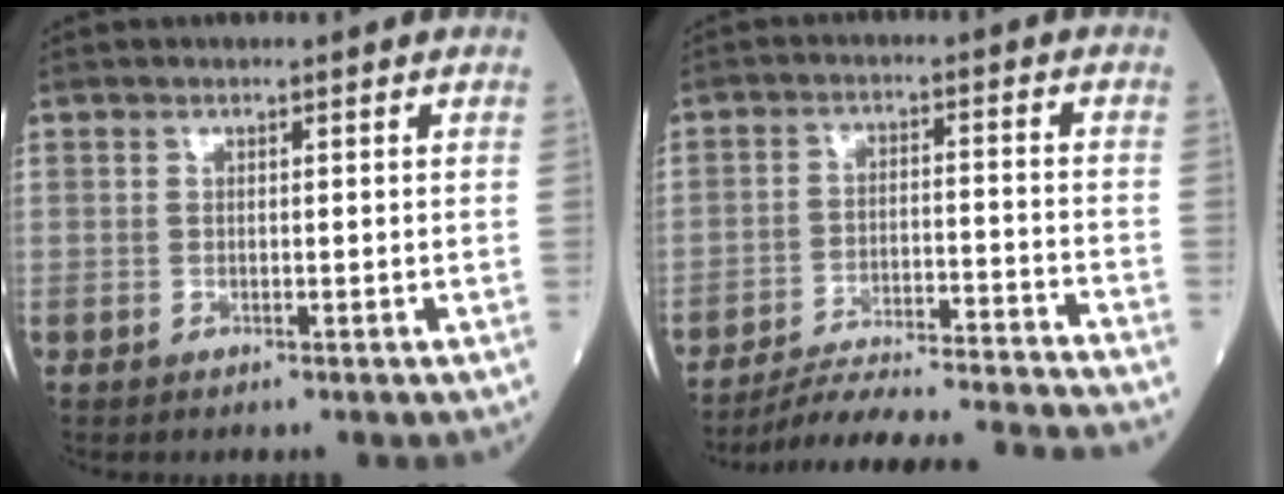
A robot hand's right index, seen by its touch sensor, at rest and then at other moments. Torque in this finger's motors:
{"motor_torque": [-0.56, -0.77, 0.06, 0.02]}